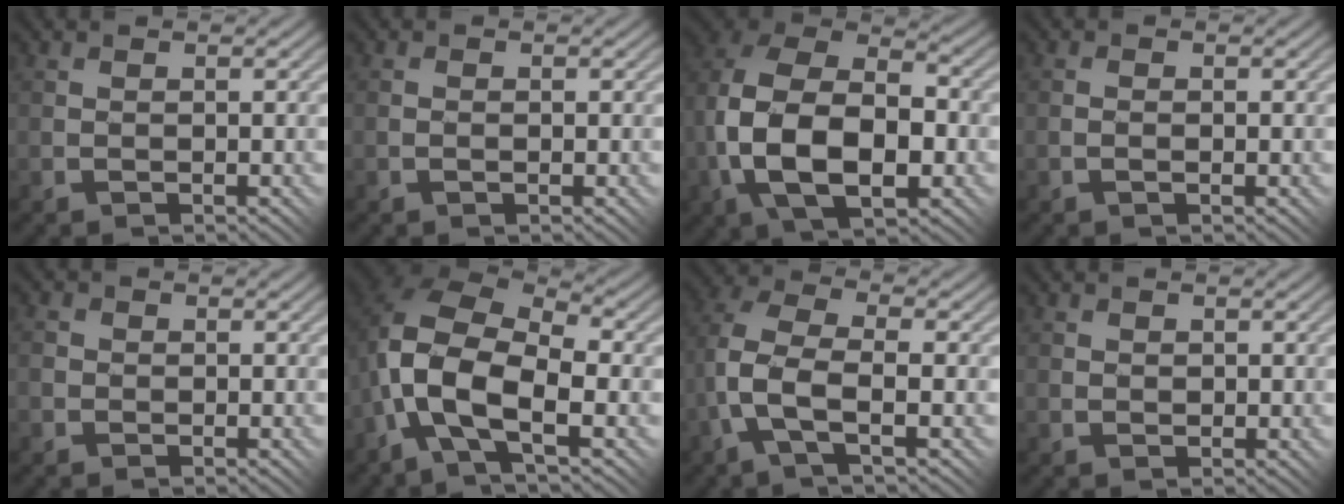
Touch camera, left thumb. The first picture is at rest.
{"total": 0.7, "force": [-0.2, 0.4, 0.5], "torque": [0.001, 0.006, -0.001]}
{"total": 14.7, "force": [-2.8, 9.3, 11.0], "torque": [-0.225, -0.019, -0.046]}
{"total": 1.0, "force": [-0.2, 0.6, 0.7], "torque": [-0.001, 0.007, -0.003]}
{"total": 2.5, "force": [-0.1, 2.4, 0.5], "torque": [-0.006, 0.010, -0.017]}
{"total": 11.2, "force": [-2.9, 5.5, 9.3], "torque": [-0.202, 0.003, -0.060]}
{"total": 7.0, "force": [-1.8, 3.0, 6.0], "torque": [-0.144, 0.016, -0.046]}
{"total": 1.0, "force": [0.5, 0.8, 0.1], "torque": [-0.004, 0.000, 0.012]}